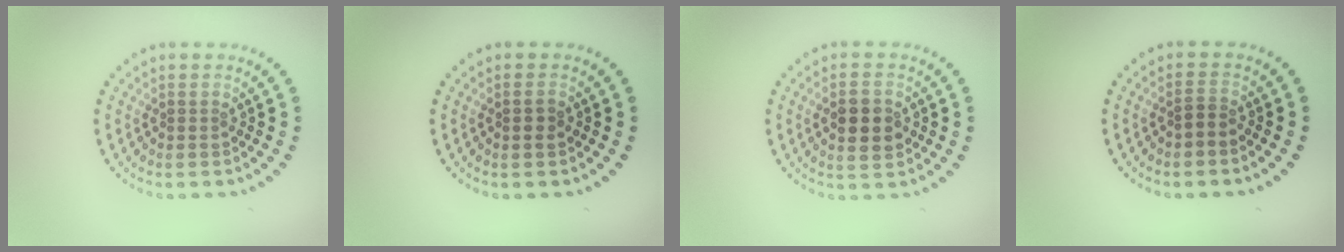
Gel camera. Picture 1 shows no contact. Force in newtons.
{"total": 1.0, "press": 1.0, "slide": 0.1}
{"total": 3.8, "press": 3.8, "slide": 0.1}
{"total": 1.2, "press": 0.8, "slide": 0.8}